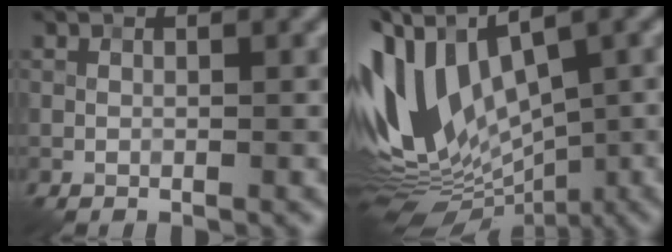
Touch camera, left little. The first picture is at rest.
{"total": 12.6, "force": [0.3, 7.1, 10.4], "torque": [-0.216, 0.002, 0.009]}